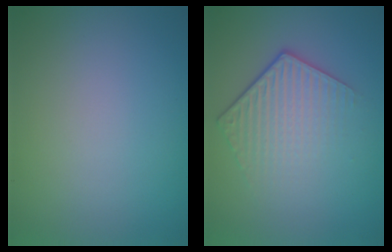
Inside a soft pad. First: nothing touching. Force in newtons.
{"total": 4.4, "press": 3.1, "slide": 3.1}